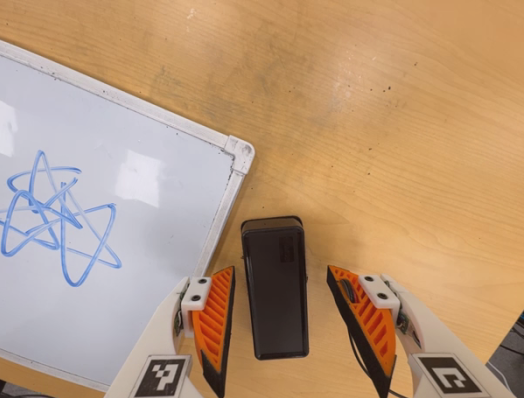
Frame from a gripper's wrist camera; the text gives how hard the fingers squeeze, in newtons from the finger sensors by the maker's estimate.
{"total": 0.0}